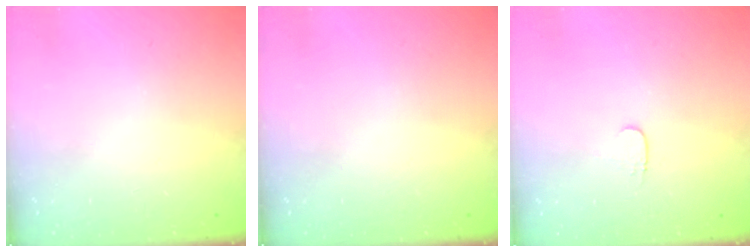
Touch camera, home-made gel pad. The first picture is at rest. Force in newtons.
{"total": 0.0}
{"total": 3.4, "press": 3.4, "slide": 0.4}